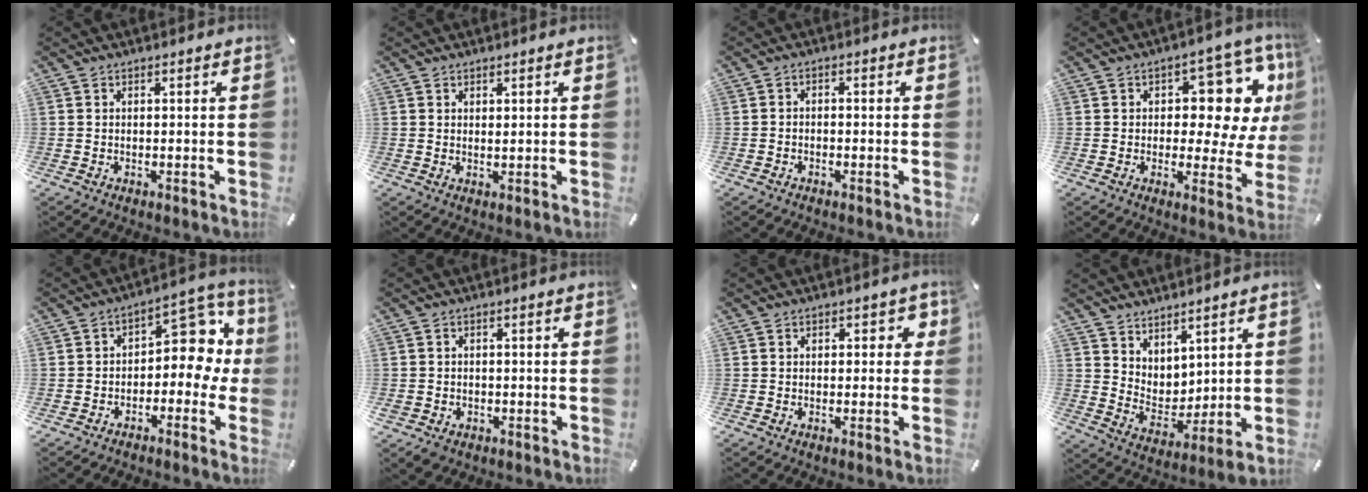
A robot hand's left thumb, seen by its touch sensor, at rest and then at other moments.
{"total": 0.9, "force": [0.9, 0.2, 0.1], "torque": [-0.004, -0.002, 0.017]}
{"total": 1.4, "force": [-1.3, 0.5, 0.5], "torque": [-0.010, 0.005, -0.025]}
{"total": 13.0, "force": [5.4, 7.5, 9.1], "torque": [-0.102, -0.055, 0.090]}
{"total": 11.4, "force": [1.5, 7.2, 8.6], "torque": [-0.098, -0.011, 0.026]}
{"total": 2.5, "force": [-1.2, 2.0, 0.8], "torque": [-0.024, 0.001, -0.027]}
{"total": 2.5, "force": [0.4, 1.7, 1.8], "torque": [-0.012, 0.000, -0.001]}
{"total": 6.3, "force": [5.7, 2.7, -0.3], "torque": [-0.016, -0.055, 0.109]}